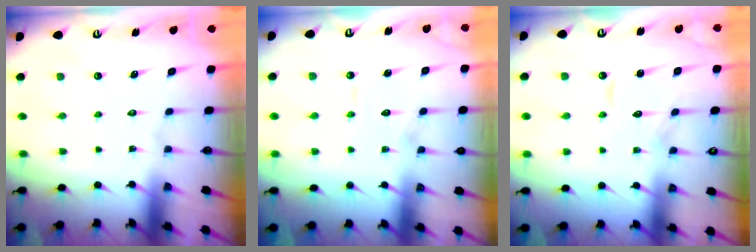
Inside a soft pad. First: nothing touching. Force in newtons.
{"total": 5.1, "press": 5.0, "slide": 0.4}
{"total": 7.6, "press": 7.6, "slide": 0.4}